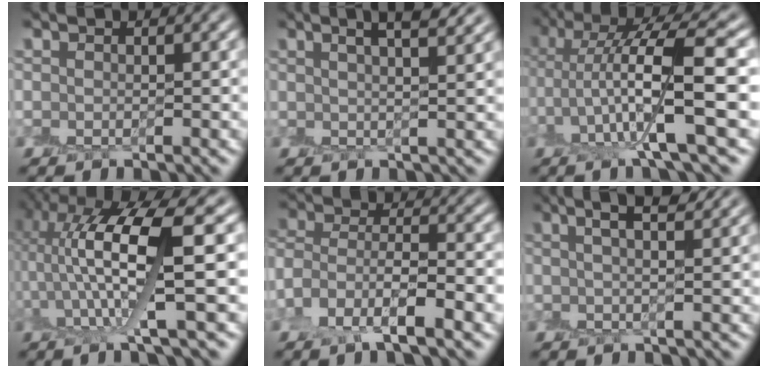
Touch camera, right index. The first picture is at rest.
{"total": 4.3, "force": [2.5, 1.0, 3.3], "torque": [-0.037, 0.016, 0.020]}
{"total": 9.3, "force": [0.5, 2.2, 9.0], "torque": [-0.156, 0.013, 0.009]}
{"total": 9.7, "force": [2.1, 2.2, 9.2], "torque": [-0.172, 0.008, 0.043]}
{"total": 6.1, "force": [-2.8, 2.7, 4.7], "torque": [-0.086, 0.004, -0.058]}
{"total": 3.7, "force": [1.9, 0.7, 3.1], "torque": [-0.045, 0.008, 0.025]}